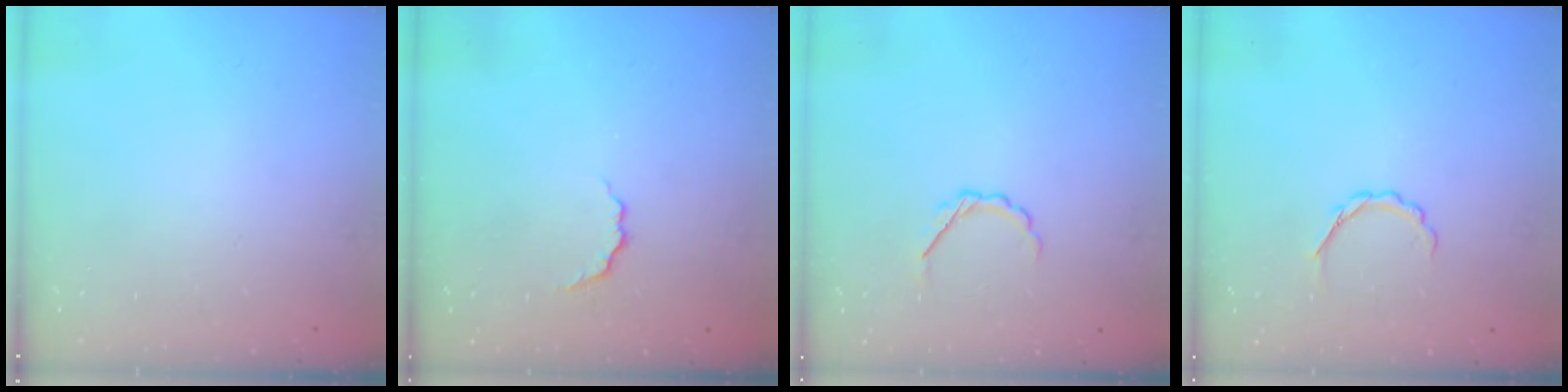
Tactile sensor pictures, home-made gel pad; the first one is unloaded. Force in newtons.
{"total": 3.2, "press": 3.1, "slide": 0.9}
{"total": 2.9, "press": 2.7, "slide": 0.9}
{"total": 3.0, "press": 2.8, "slide": 0.9}